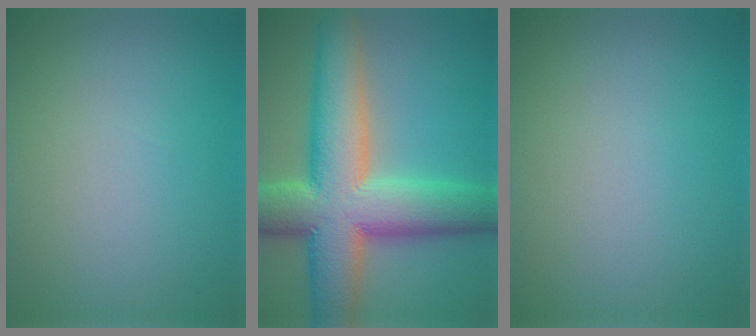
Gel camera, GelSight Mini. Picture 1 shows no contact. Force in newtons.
{"total": 13.4, "press": 13.3, "slide": 0.9}
{"total": 0.0}